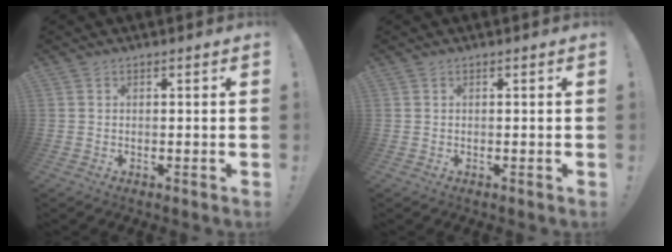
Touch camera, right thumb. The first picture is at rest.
{"total": 0.0}